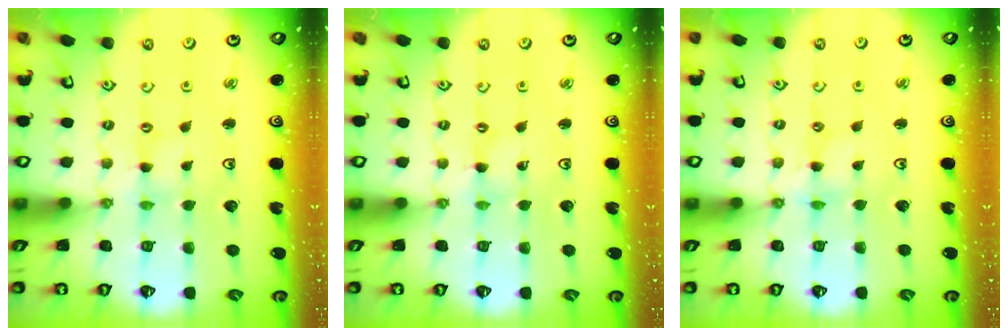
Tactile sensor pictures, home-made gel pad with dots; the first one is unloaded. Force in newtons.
{"total": 0.0}
{"total": 2.3, "press": 2.2, "slide": 0.4}